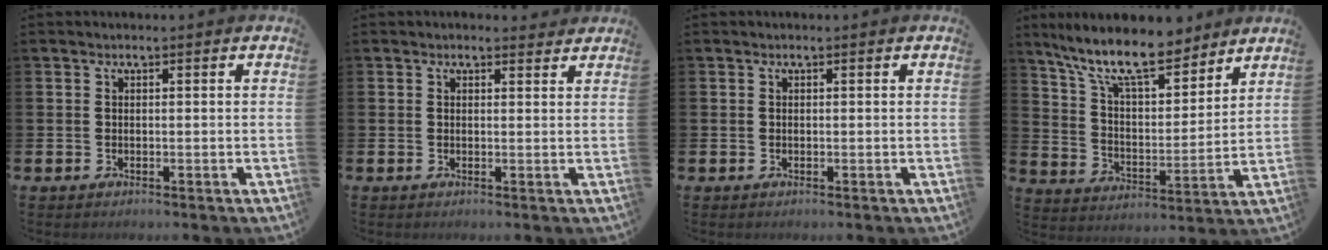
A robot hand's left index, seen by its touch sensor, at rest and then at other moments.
{"total": 1.1, "force": [1.0, 0.4, 0.2], "torque": [0.003, 0.001, 0.017]}
{"total": 0.0}
{"total": 12.0, "force": [10.1, 3.1, 5.6], "torque": [-0.137, -0.055, 0.178]}